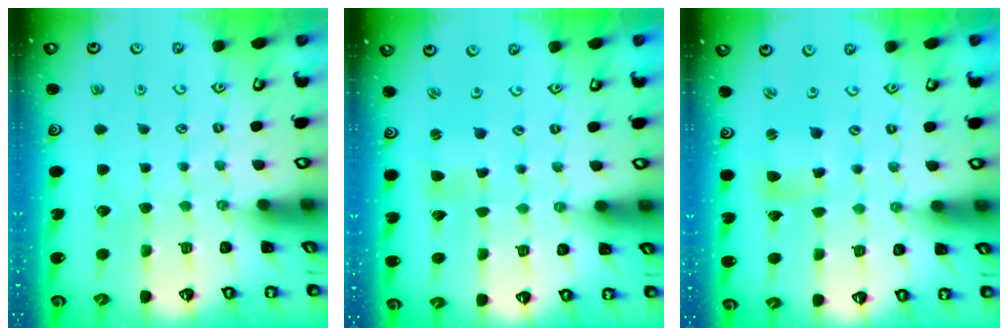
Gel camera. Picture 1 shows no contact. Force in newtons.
{"total": 1.5, "press": 1.4, "slide": 0.3}
{"total": 2.8, "press": 2.8, "slide": 0.3}